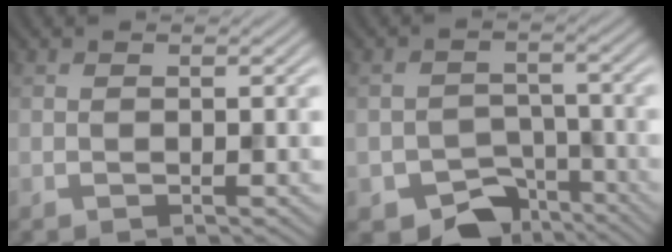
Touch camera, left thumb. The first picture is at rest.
{"total": 7.3, "force": [-4.7, 4.7, 2.9], "torque": [-0.042, -0.019, -0.077]}